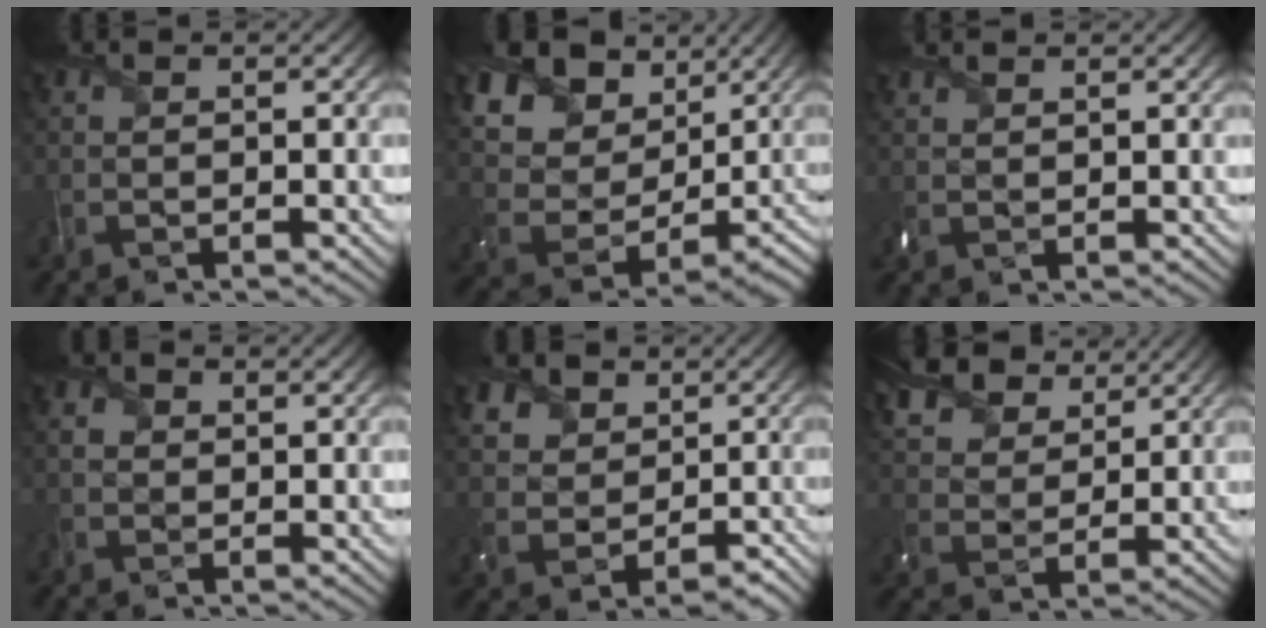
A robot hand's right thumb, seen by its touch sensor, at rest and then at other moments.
{"total": 15.3, "force": [7.9, 10.9, 7.3], "torque": [-0.198, 0.026, 0.159]}
{"total": 1.3, "force": [1.2, 0.0, 0.5], "torque": [-0.020, 0.003, 0.030]}
{"total": 1.7, "force": [0.4, 1.5, 0.7], "torque": [-0.024, -0.003, 0.006]}
{"total": 6.8, "force": [2.3, 5.5, 3.2], "torque": [-0.092, 0.009, 0.039]}
{"total": 10.6, "force": [7.5, 5.4, 5.3], "torque": [-0.161, 0.021, 0.132]}